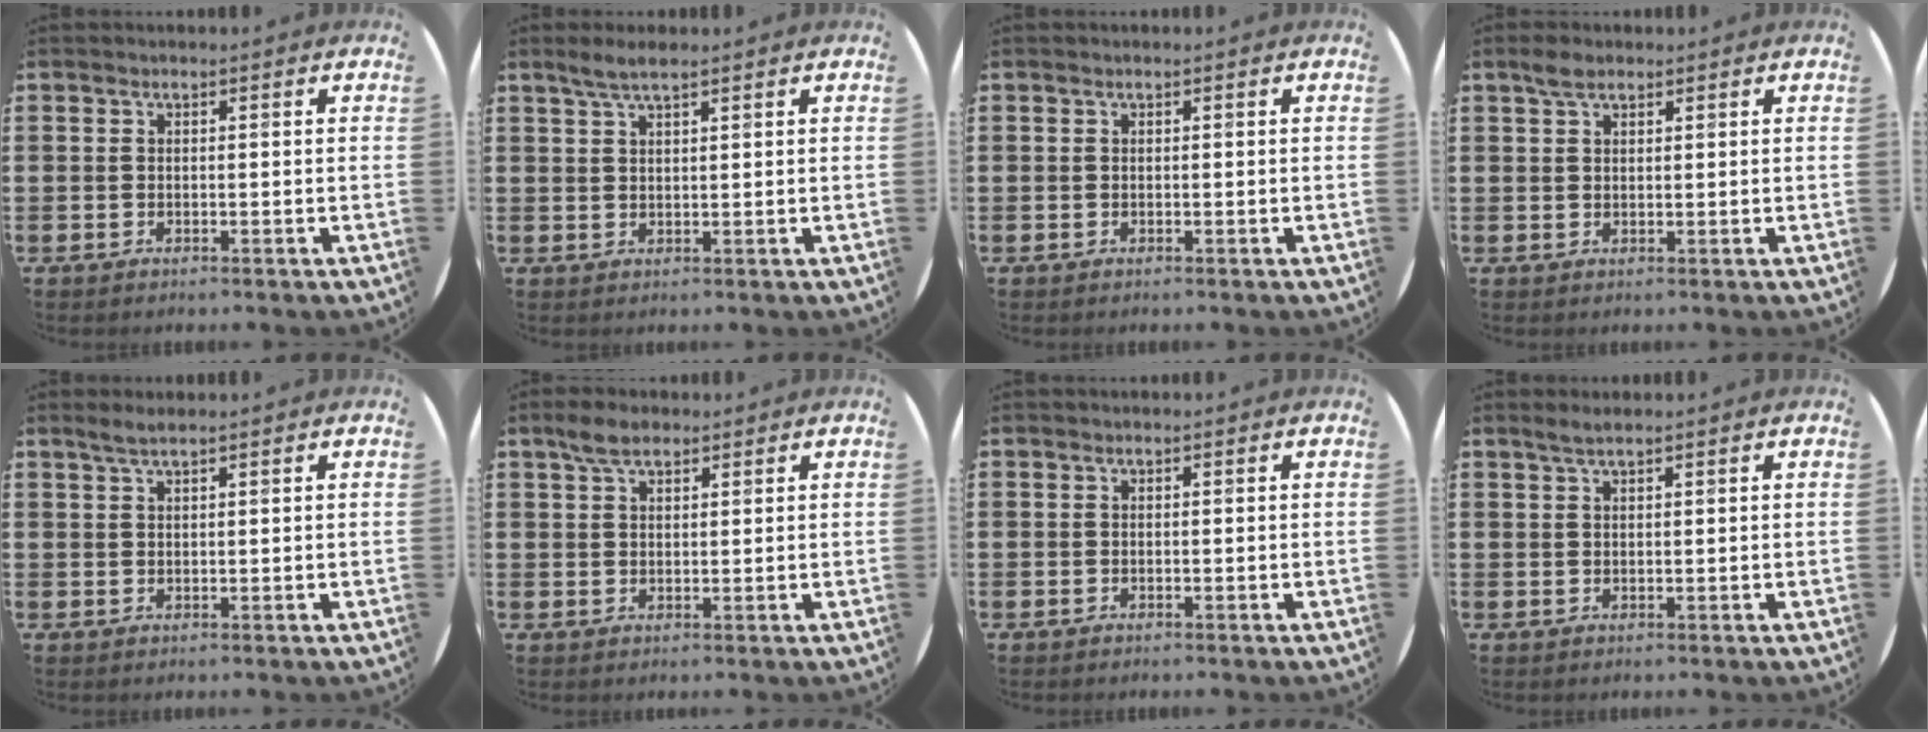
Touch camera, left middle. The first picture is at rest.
{"total": 2.6, "force": [2.0, 0.3, 1.6], "torque": [-0.033, 0.005, 0.036]}
{"total": 0.0}
{"total": 2.4, "force": [1.8, 1.1, 1.1], "torque": [-0.017, 0.003, 0.032]}
{"total": 1.6, "force": [1.3, 0.0, 0.9], "torque": [-0.019, 0.003, 0.024]}
{"total": 3.7, "force": [2.8, 1.6, 1.8], "torque": [-0.033, 0.004, 0.049]}
{"total": 0.0}
{"total": 1.5, "force": [1.2, 0.0, 0.8], "torque": [-0.017, 0.002, 0.021]}